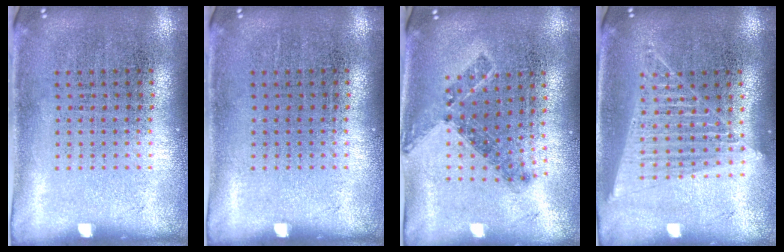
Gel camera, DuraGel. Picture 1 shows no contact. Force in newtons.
{"total": 0.0}
{"total": 0.8, "press": 0.7, "slide": 0.4}
{"total": 1.5, "press": 1.4, "slide": 0.5}